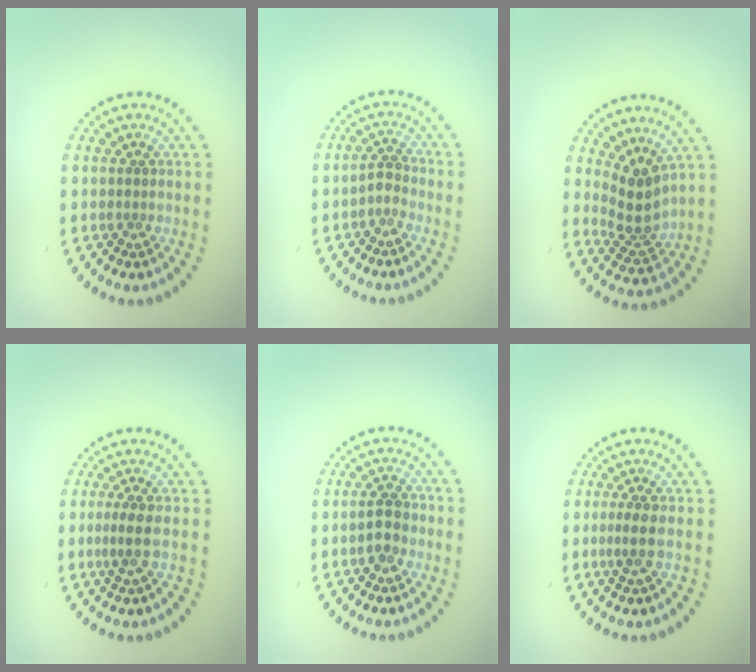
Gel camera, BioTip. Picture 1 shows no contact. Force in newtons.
{"total": 1.5, "press": 1.1, "slide": 1.0}
{"total": 3.3, "press": 2.4, "slide": 2.3}
{"total": 1.8, "press": 1.2, "slide": 1.2}
{"total": 2.2, "press": 2.2, "slide": 0.6}
{"total": 1.6, "press": 1.2, "slide": 1.0}